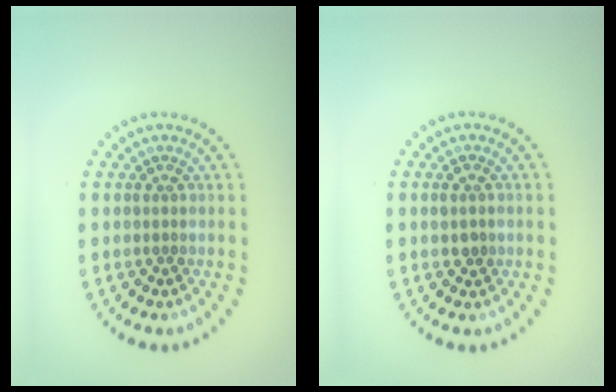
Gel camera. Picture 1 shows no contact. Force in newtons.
{"total": 1.2, "press": 1.2, "slide": 0.0}